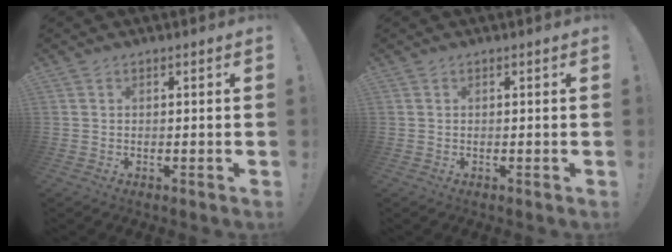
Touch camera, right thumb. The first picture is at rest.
{"total": 0.0}